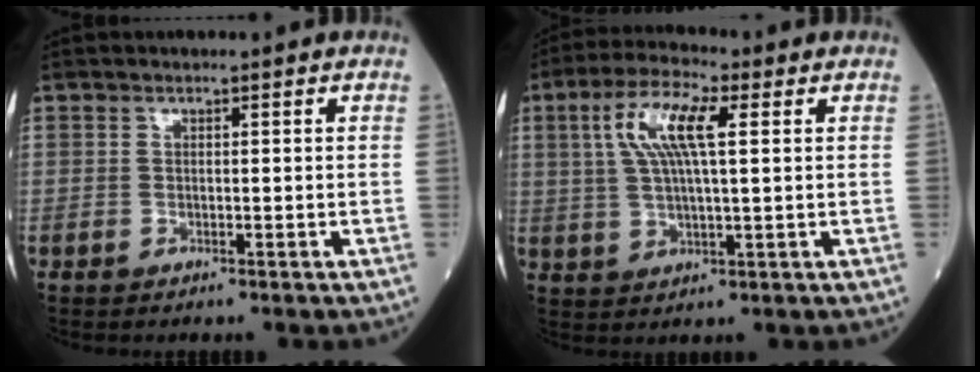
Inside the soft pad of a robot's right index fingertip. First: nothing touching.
{"total": 9.4, "force": [2.8, 2.0, 8.7], "torque": [-0.181, 0.016, 0.052]}